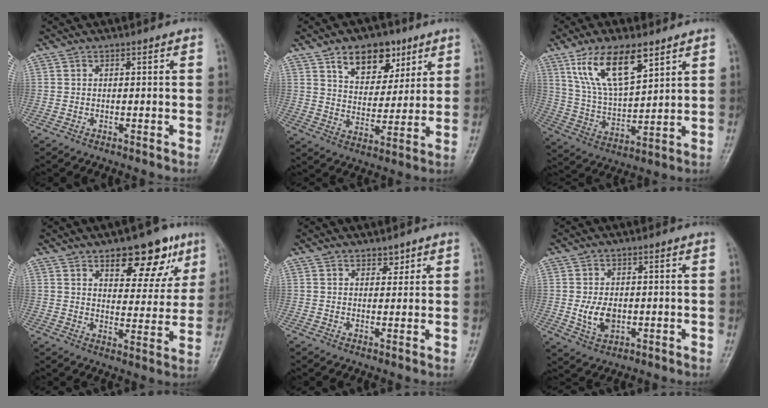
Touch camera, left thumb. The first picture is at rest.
{"total": 11.9, "force": [6.8, 7.6, 6.2], "torque": [-0.058, -0.033, 0.113]}
{"total": 14.4, "force": [8.1, 5.9, 10.3], "torque": [-0.171, -0.030, 0.163]}
{"total": 13.4, "force": [7.8, 6.5, 8.8], "torque": [-0.065, -0.037, 0.108]}
{"total": 2.0, "force": [1.4, 1.3, 0.6], "torque": [0.011, -0.008, 0.018]}
{"total": 5.8, "force": [-0.6, 4.0, 4.2], "torque": [-0.065, -0.005, -0.002]}